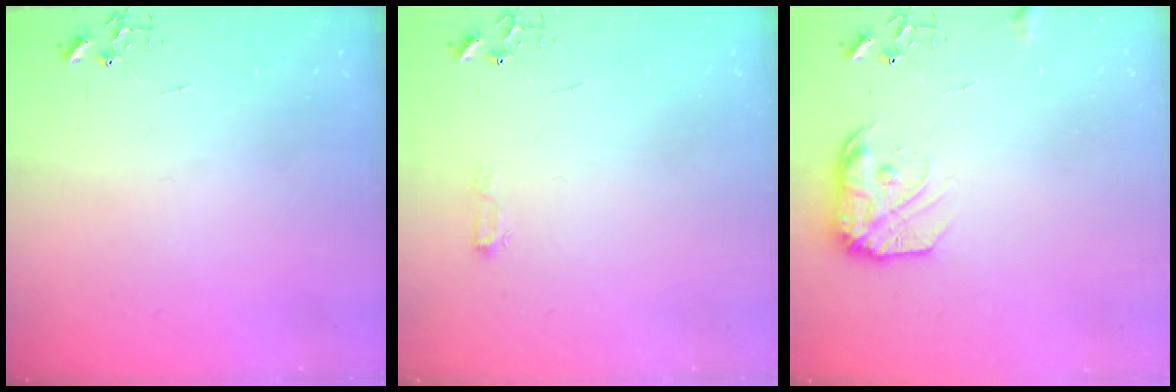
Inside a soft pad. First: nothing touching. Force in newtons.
{"total": 4.6, "press": 4.5, "slide": 0.6}
{"total": 12.4, "press": 12.4, "slide": 0.7}